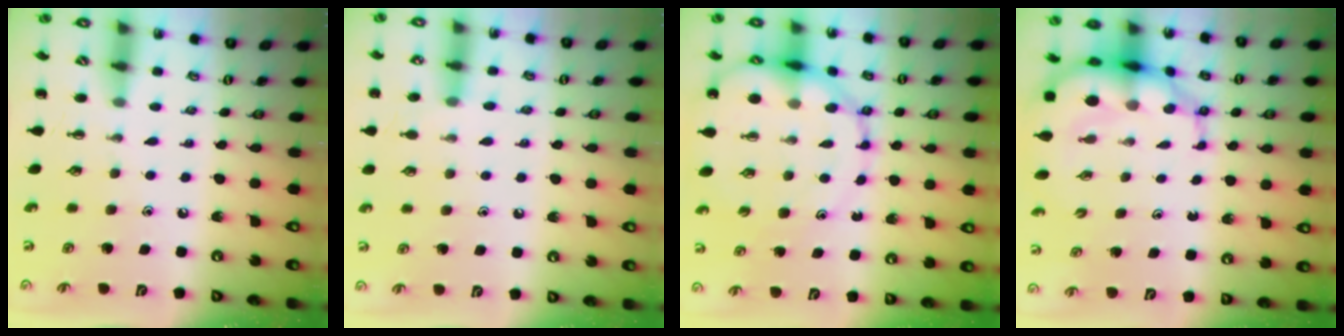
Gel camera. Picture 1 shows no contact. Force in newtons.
{"total": 7.5, "press": 7.0, "slide": 2.8}
{"total": 15.8, "press": 15.5, "slide": 3.3}
{"total": 10.5, "press": 10.1, "slide": 2.8}